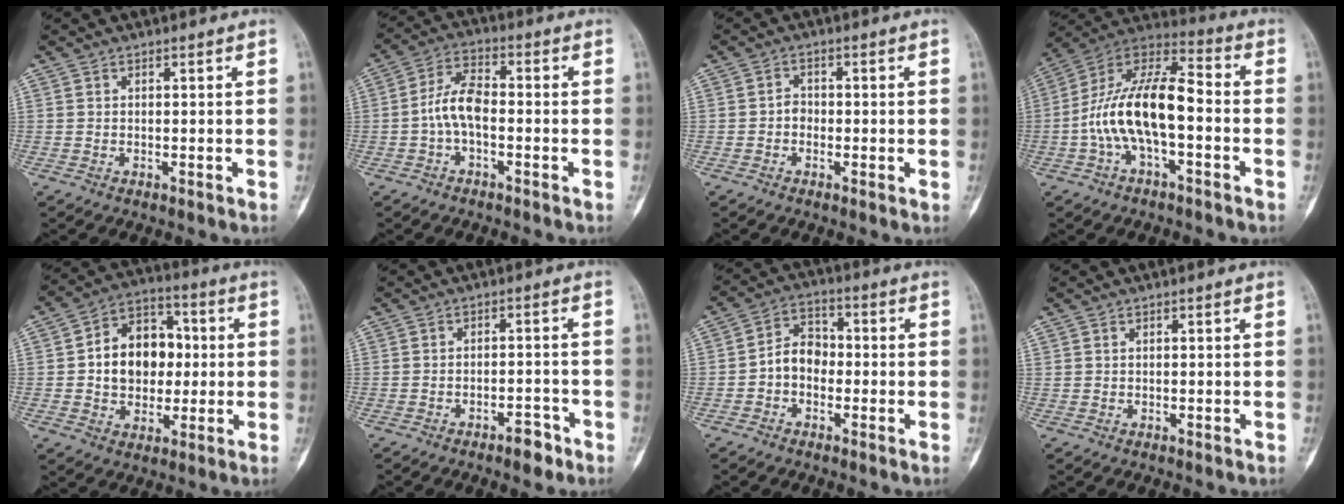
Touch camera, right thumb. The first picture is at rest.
{"total": 7.0, "force": [-1.4, 3.5, 5.9], "torque": [-0.116, 0.027, -0.034]}
{"total": 2.3, "force": [-0.5, 1.7, 1.4], "torque": [-0.002, 0.007, -0.019]}
{"total": 16.6, "force": [-2.8, 7.2, 14.6], "torque": [-0.269, 0.056, -0.056]}
{"total": 14.1, "force": [0.7, 10.6, 9.2], "torque": [-0.100, 0.023, 0.009]}
{"total": 3.6, "force": [-2.6, 1.4, 2.1], "torque": [-0.022, 0.021, -0.037]}
{"total": 6.4, "force": [-1.4, 4.9, 3.9], "torque": [-0.046, 0.028, -0.039]}
{"total": 0.0}